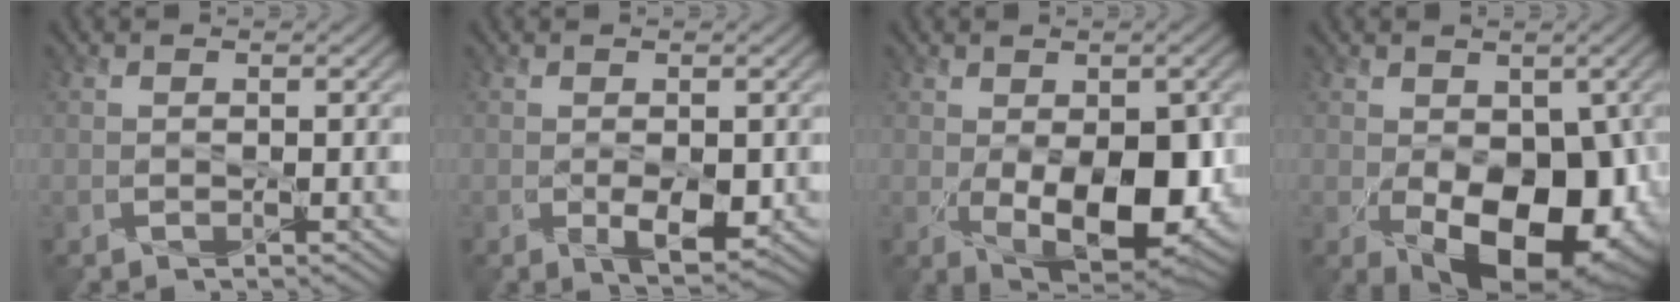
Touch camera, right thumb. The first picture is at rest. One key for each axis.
{"total": 3.3, "fx": -0.7, "fy": 1.6, "fz": 2.7, "tx": -0.051, "ty": -0.011, "tz": -0.006}
{"total": 11.8, "fx": -2.1, "fy": 6.5, "fz": 9.7, "tx": -0.162, "ty": -0.042, "tz": -0.012}
{"total": 14.0, "fx": -3.4, "fy": 8.3, "fz": 10.7, "tx": -0.158, "ty": -0.048, "tz": -0.031}